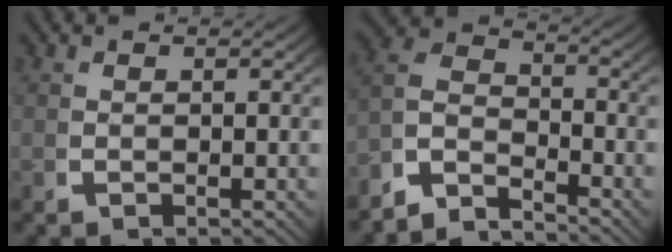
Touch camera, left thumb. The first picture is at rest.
{"total": 5.7, "force": [-2.1, 4.0, 3.4], "torque": [-0.059, -0.020, -0.045]}